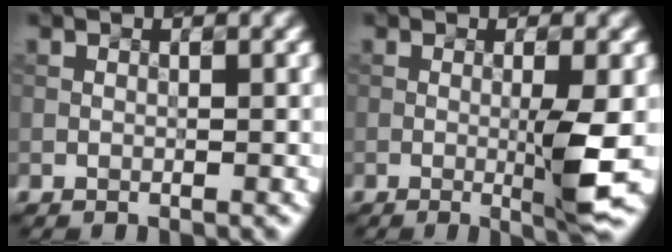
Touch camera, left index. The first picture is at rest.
{"total": 4.0, "force": [-0.5, 0.3, 4.0], "torque": [-0.066, -0.009, -0.004]}